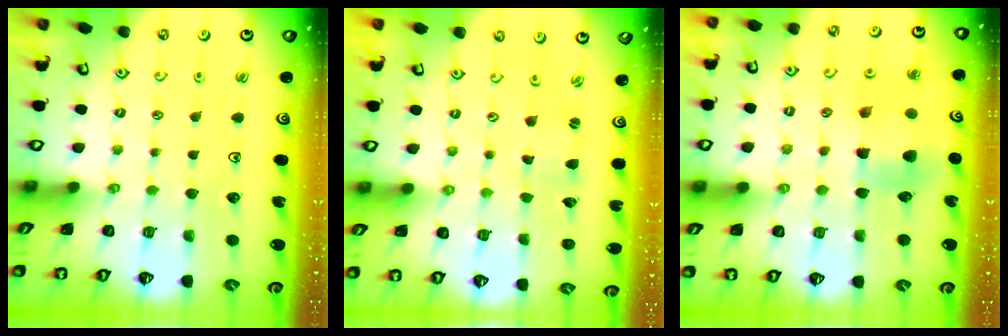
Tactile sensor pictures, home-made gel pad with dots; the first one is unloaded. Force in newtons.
{"total": 1.3, "press": 1.3, "slide": 0.2}
{"total": 7.0, "press": 6.9, "slide": 1.2}